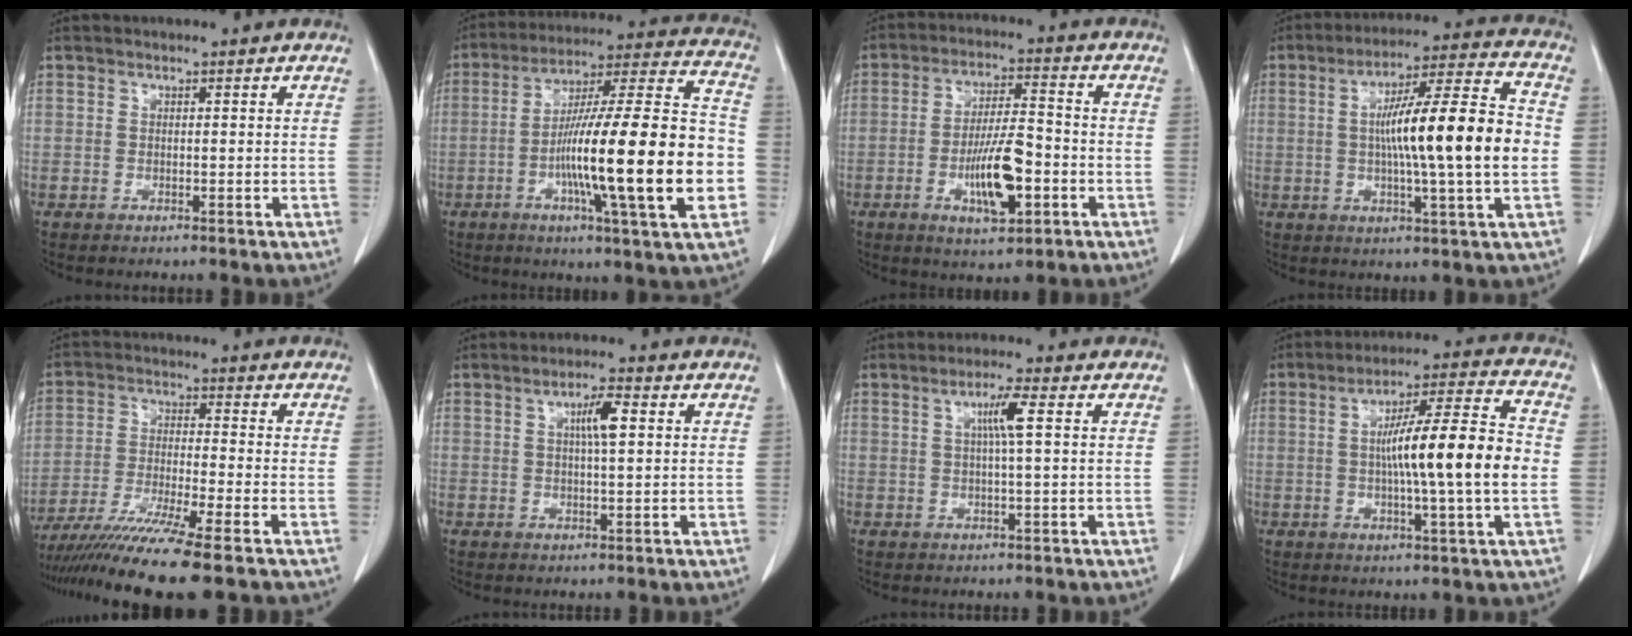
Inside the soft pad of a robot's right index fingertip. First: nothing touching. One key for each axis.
{"total": 24.6, "fx": -5.4, "fy": 1.0, "fz": 23.9, "tx": -0.347, "ty": -0.001, "tz": -0.093}
{"total": 10.2, "fx": -3.2, "fy": 2.6, "fz": 9.4, "tx": -0.171, "ty": -0.001, "tz": -0.051}
{"total": 17.0, "fx": -0.5, "fy": 0.2, "fz": 17.0, "tx": -0.273, "ty": 0.010, "tz": -0.013}
{"total": 11.9, "fx": -9.3, "fy": -2.0, "fz": 7.1, "tx": -0.118, "ty": -0.036, "tz": -0.154}
{"total": 4.2, "fx": 1.1, "fy": 0.4, "fz": 4.0, "tx": -0.071, "ty": 0.003, "tz": 0.018}
{"total": 4.0, "fx": 1.0, "fy": -0.4, "fz": 3.9, "tx": -0.072, "ty": 0.002, "tz": 0.017}
{"total": 15.0, "fx": -0.8, "fy": -0.1, "fz": 15.0, "tx": -0.240, "ty": 0.008, "tz": -0.018}